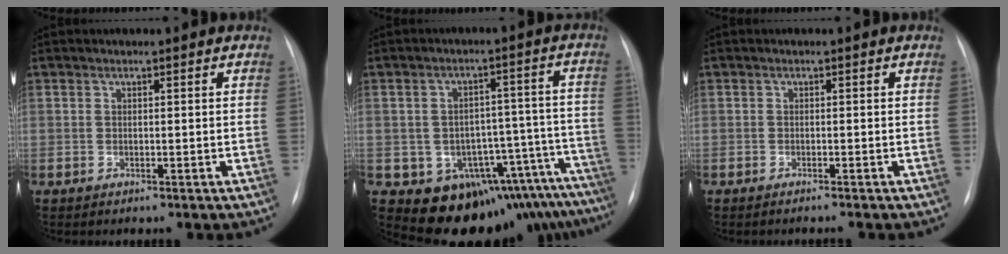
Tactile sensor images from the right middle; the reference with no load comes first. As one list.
[{"total": 15.4, "force": [-12.9, 7.2, 4.4], "torque": [-0.022, 0.065, -0.149]}, {"total": 0.8, "force": [-0.7, -0.1, 0.3], "torque": [-0.009, -0.002, -0.010]}]